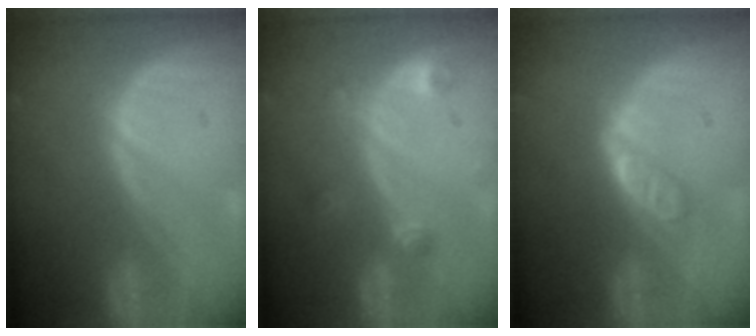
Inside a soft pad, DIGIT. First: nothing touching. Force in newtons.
{"total": 2.7, "press": 2.7, "slide": 0.3}
{"total": 4.7, "press": 4.1, "slide": 2.2}